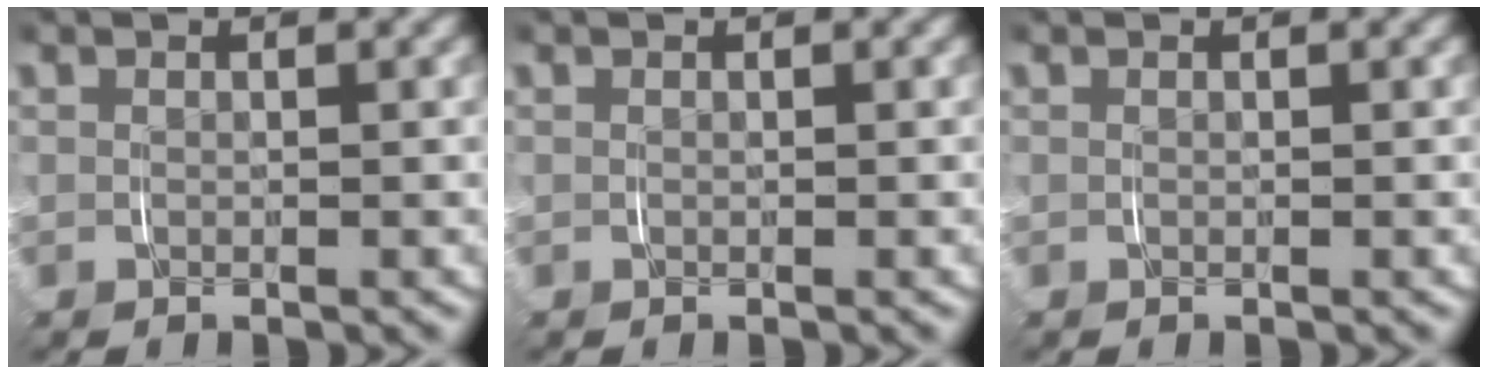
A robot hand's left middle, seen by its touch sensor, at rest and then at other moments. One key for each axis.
{"total": 0.0}
{"total": 0.0}